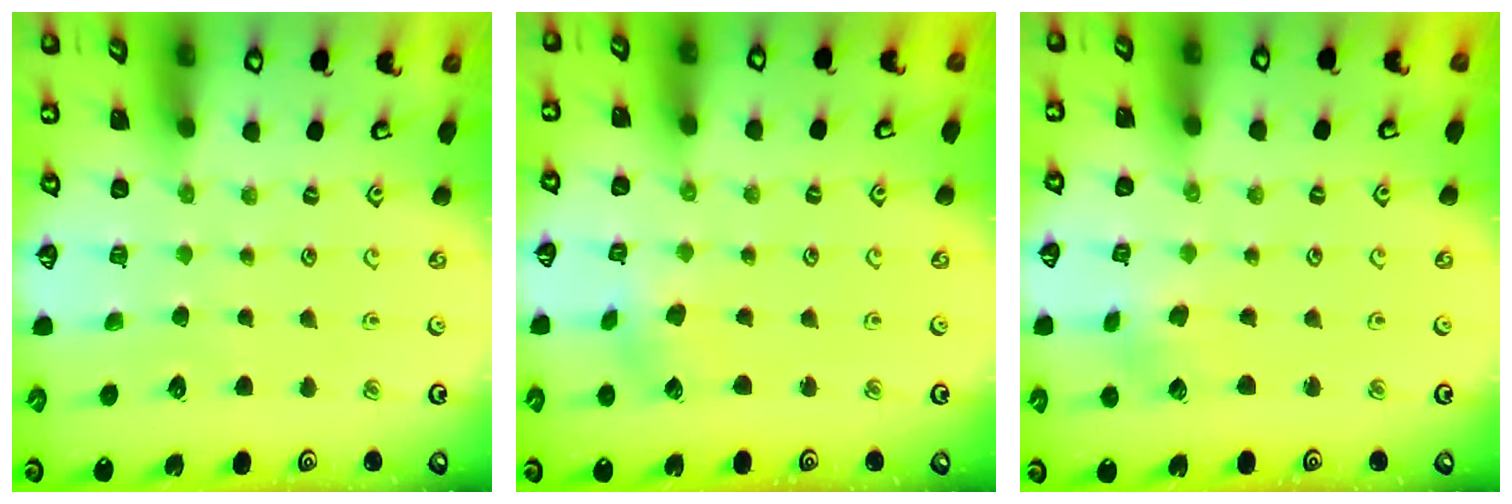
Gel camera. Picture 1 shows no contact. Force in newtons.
{"total": 2.7, "press": 2.6, "slide": 0.6}
{"total": 2.0, "press": 2.0, "slide": 0.3}